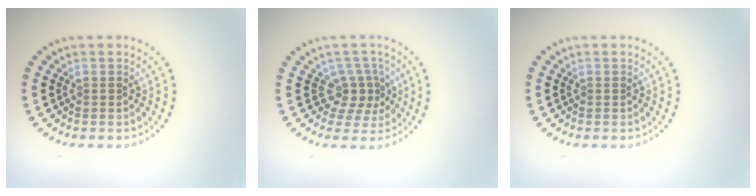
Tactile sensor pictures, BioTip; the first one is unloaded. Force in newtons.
{"total": 2.8, "press": 2.0, "slide": 1.9}
{"total": 0.0}